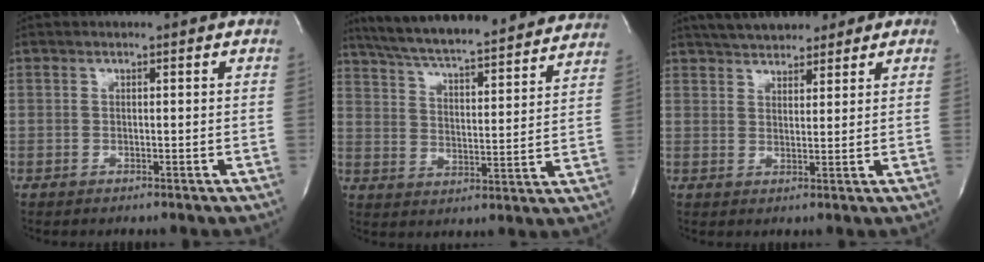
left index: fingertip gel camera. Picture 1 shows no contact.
{"total": 28.9, "force": [26.2, 4.0, 11.7], "torque": [-0.196, -0.026, 0.343]}
{"total": 11.3, "force": [9.0, 4.7, 5.0], "torque": [-0.068, 0.031, 0.126]}